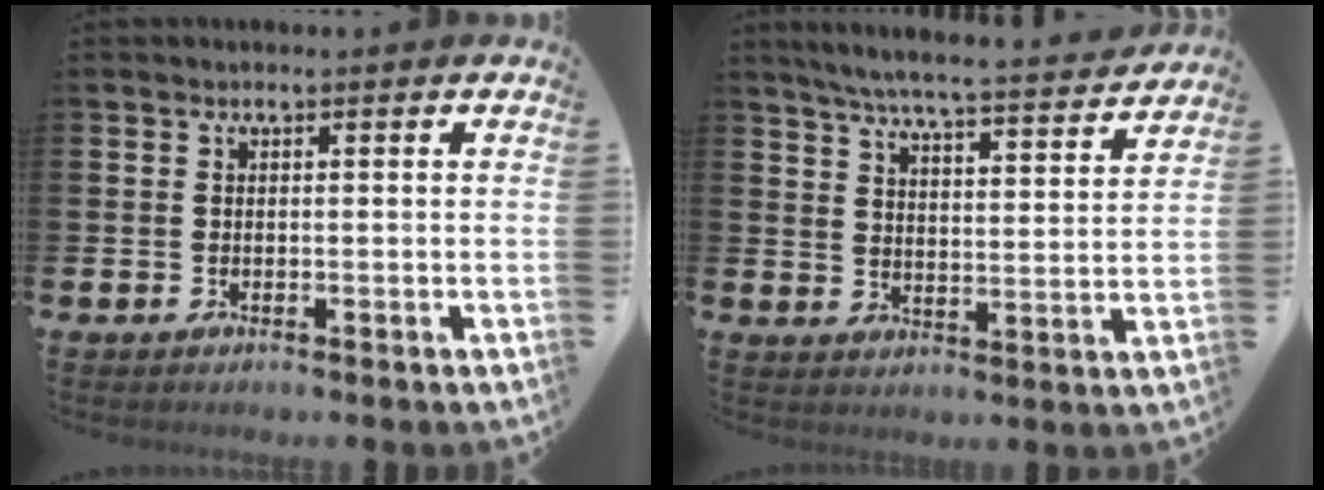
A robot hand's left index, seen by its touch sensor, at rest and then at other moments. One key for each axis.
{"total": 6.3, "fx": 5.9, "fy": 0.2, "fz": 2.2, "tx": -0.062, "ty": -0.044, "tz": 0.100}